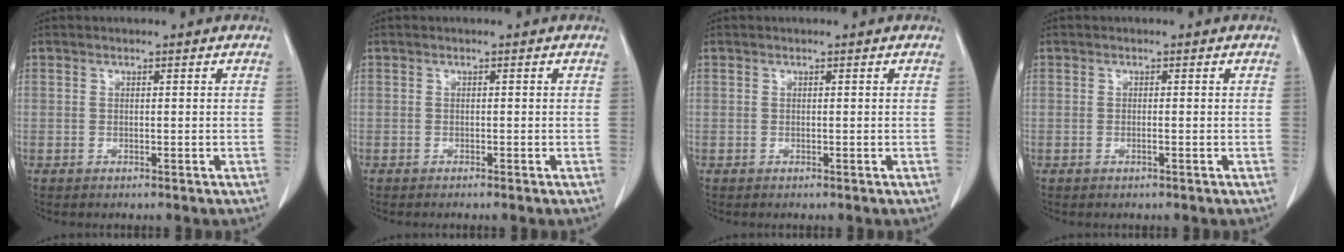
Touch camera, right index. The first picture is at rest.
{"total": 0.7, "force": [-0.6, -0.2, 0.4], "torque": [-0.007, 0.001, -0.009]}
{"total": 0.0}
{"total": 0.5, "force": [-0.2, -0.1, 0.5], "torque": [-0.009, 0.001, -0.003]}